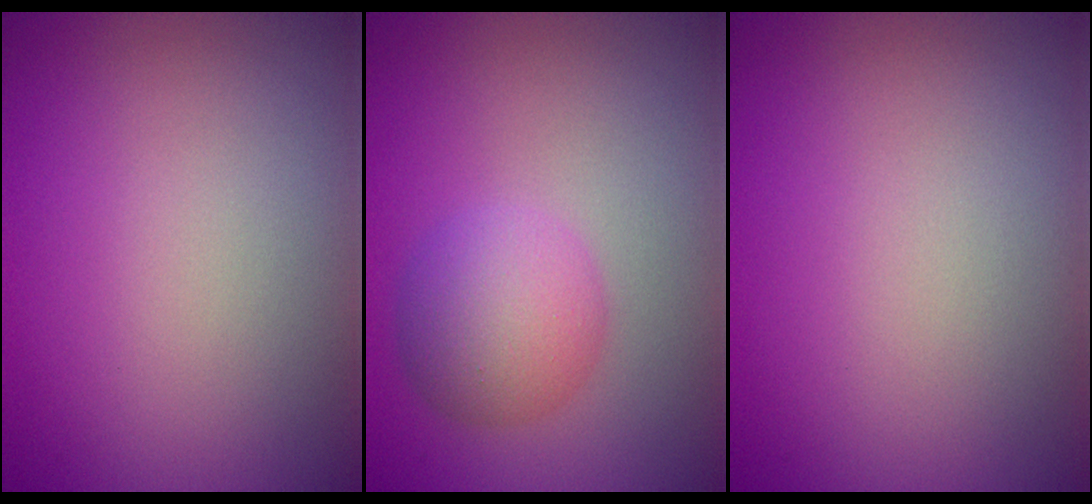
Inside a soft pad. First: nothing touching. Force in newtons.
{"total": 4.4, "press": 4.4, "slide": 0.1}
{"total": 0.0}